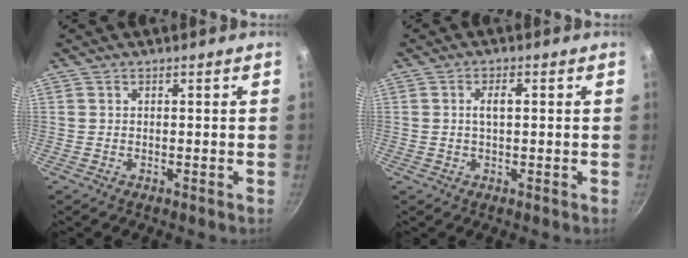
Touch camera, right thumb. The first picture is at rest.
{"total": 2.8, "force": [0.3, 1.2, 2.5], "torque": [-0.044, 0.007, 0.004]}